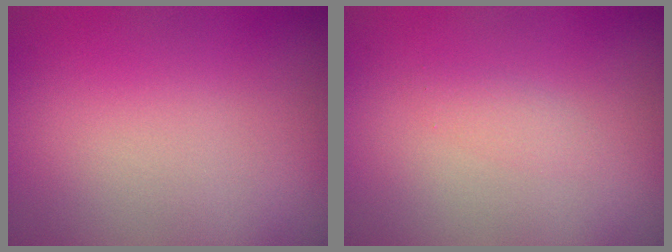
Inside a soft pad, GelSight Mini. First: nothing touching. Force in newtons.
{"total": 0.8, "press": 0.8, "slide": 0.0}